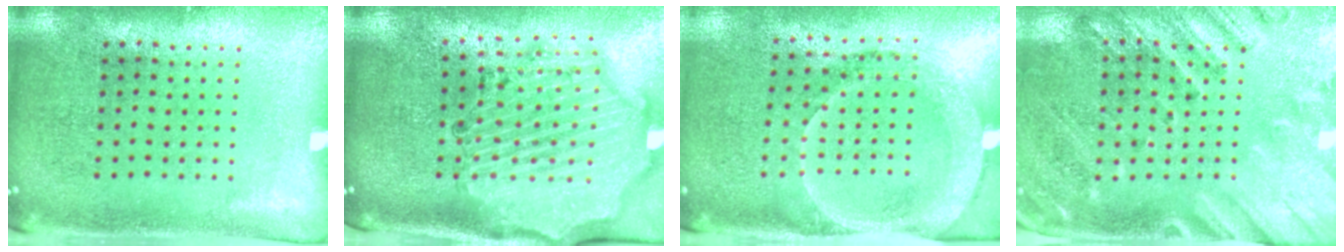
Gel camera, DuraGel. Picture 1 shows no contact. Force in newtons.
{"total": 2.4, "press": 2.3, "slide": 0.7}
{"total": 1.8, "press": 1.6, "slide": 0.7}
{"total": 2.4, "press": 2.0, "slide": 1.3}